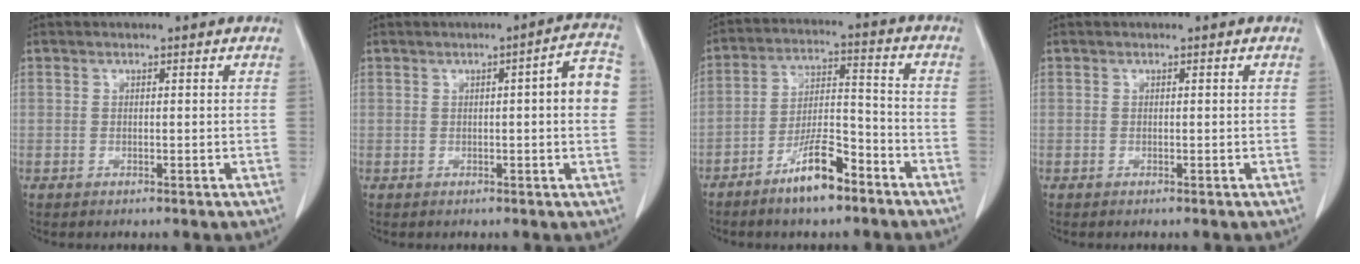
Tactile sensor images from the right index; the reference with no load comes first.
{"total": 6.2, "force": [0.5, 0.7, 6.2], "torque": [-0.075, 0.014, -0.001]}
{"total": 9.5, "force": [-6.4, 2.3, 6.6], "torque": [-0.121, 0.002, -0.113]}
{"total": 0.0}